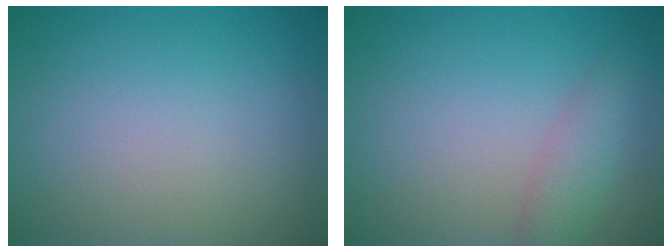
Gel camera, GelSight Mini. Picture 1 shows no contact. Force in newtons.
{"total": 2.5, "press": 2.5, "slide": 0.1}